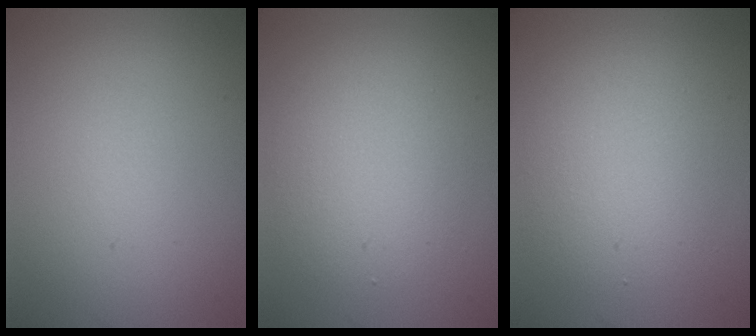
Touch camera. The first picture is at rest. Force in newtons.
{"total": 3.6, "press": 3.6, "slide": 0.3}
{"total": 3.6, "press": 3.6, "slide": 0.1}